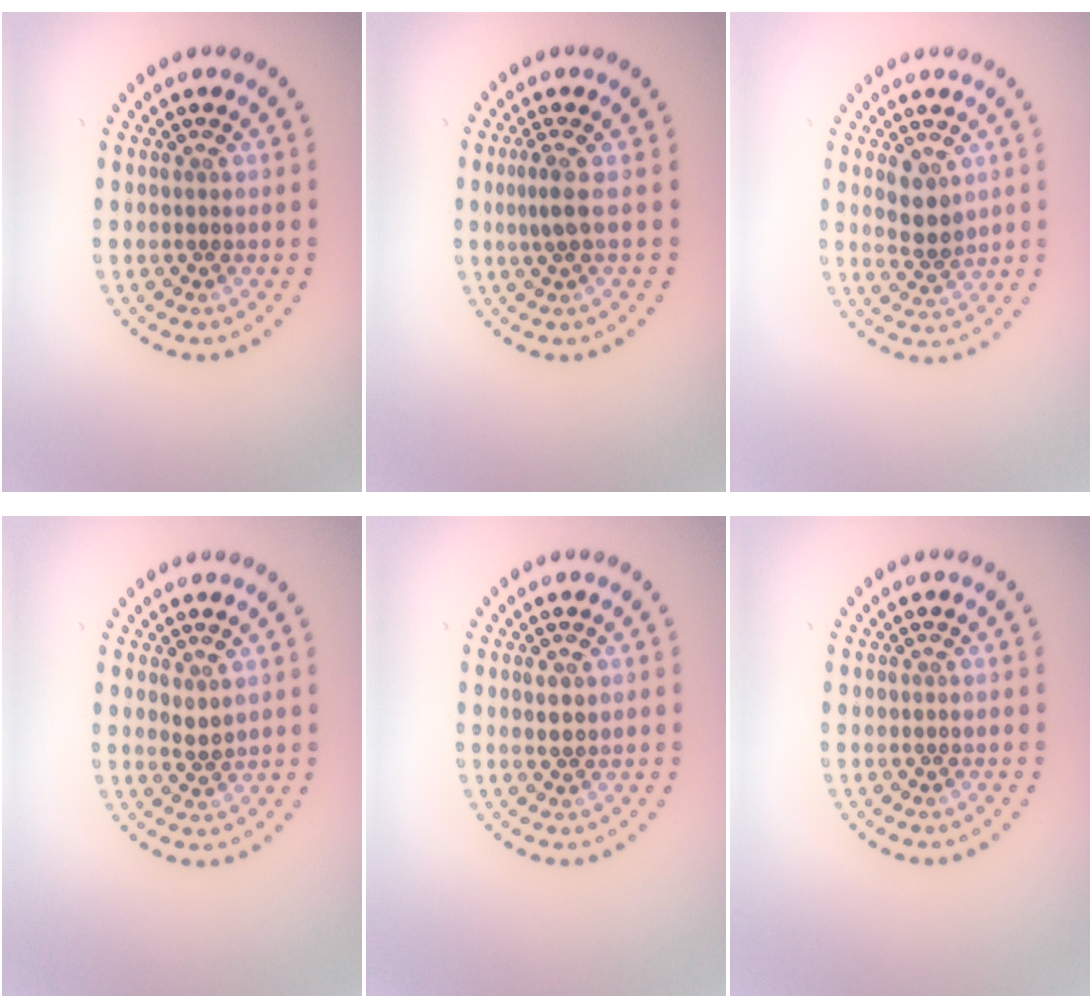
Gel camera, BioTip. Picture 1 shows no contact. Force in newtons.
{"total": 1.9, "press": 1.4, "slide": 1.3}
{"total": 2.9, "press": 2.7, "slide": 1.1}
{"total": 1.1, "press": 0.9, "slide": 0.6}
{"total": 1.1, "press": 1.0, "slide": 0.5}
{"total": 0.0}